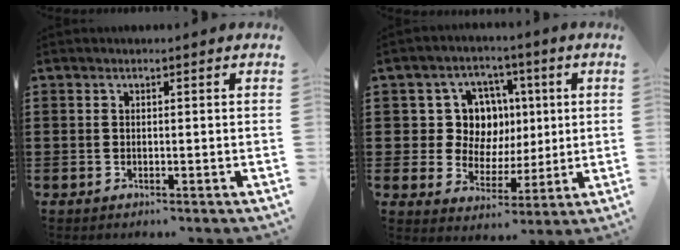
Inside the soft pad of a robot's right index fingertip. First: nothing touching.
{"total": 8.6, "force": [1.9, 7.5, 3.7], "torque": [-0.087, 0.016, 0.040]}